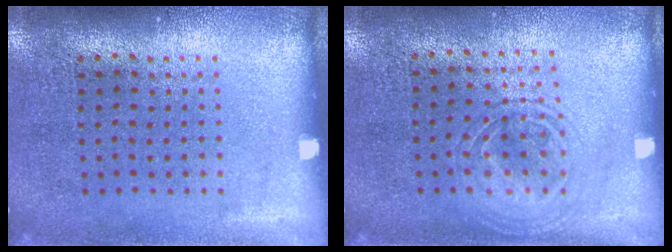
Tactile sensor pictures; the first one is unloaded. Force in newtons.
{"total": 1.5, "press": 1.3, "slide": 0.6}